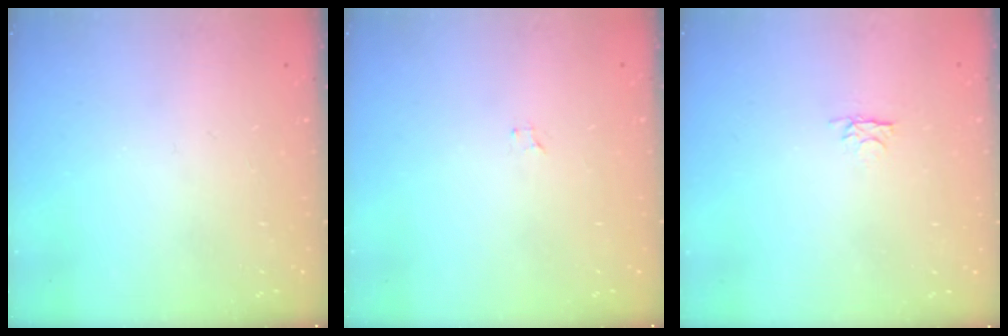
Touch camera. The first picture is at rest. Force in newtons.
{"total": 0.6, "press": 0.6, "slide": 0.1}
{"total": 2.6, "press": 2.6, "slide": 0.3}